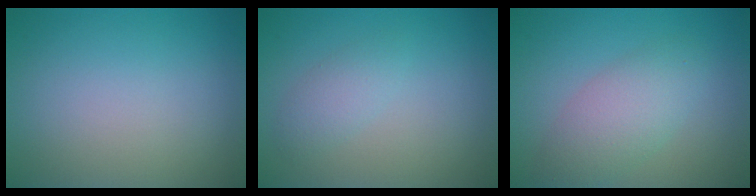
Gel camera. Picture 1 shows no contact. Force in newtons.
{"total": 1.6, "press": 1.6, "slide": 0.0}
{"total": 3.9, "press": 3.9, "slide": 0.3}